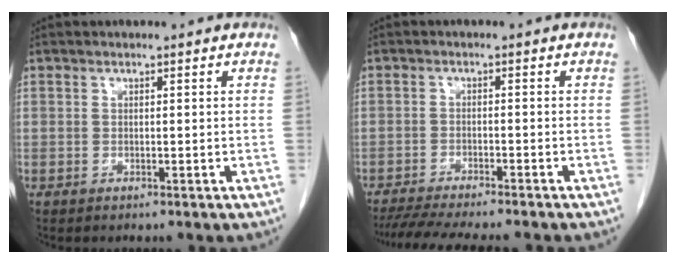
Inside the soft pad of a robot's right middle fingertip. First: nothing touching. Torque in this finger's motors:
{"motor_torque": [0.53, -0.42, 0.09, 0.05]}